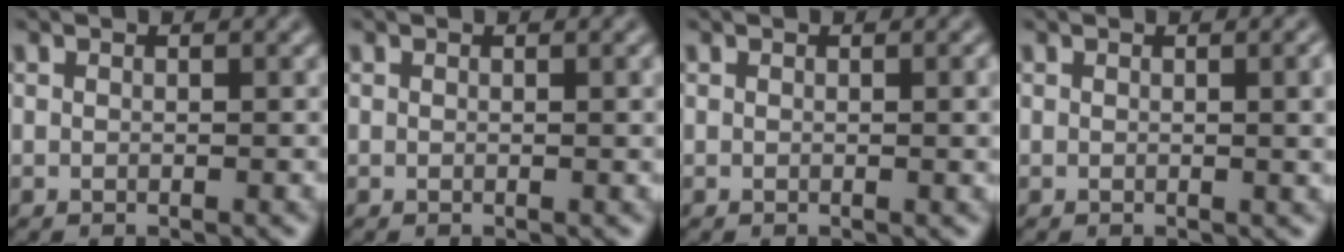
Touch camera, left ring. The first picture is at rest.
{"total": 0.8, "force": [0.1, 0.1, 0.8], "torque": [-0.009, 0.001, 0.001]}
{"total": 1.4, "force": [0.1, 0.3, 1.4], "torque": [-0.016, 0.001, 0.001]}
{"total": 2.9, "force": [0.3, 0.9, 2.7], "torque": [-0.026, 0.004, 0.000]}